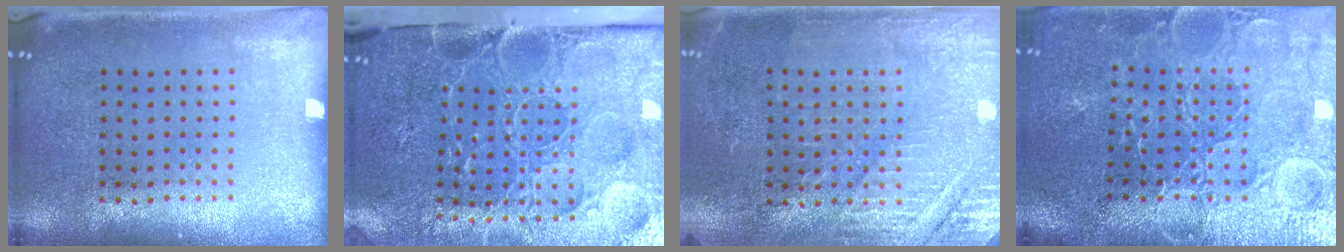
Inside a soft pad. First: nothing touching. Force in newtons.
{"total": 5.3, "press": 4.2, "slide": 3.2}
{"total": 2.9, "press": 2.9, "slide": 0.3}
{"total": 3.7, "press": 3.6, "slide": 0.8}